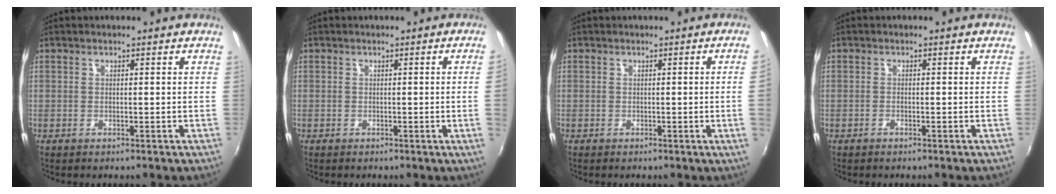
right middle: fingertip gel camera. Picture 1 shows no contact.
{"total": 2.3, "force": [0.1, -1.4, 1.8], "torque": [-0.019, -0.015, 0.004]}
{"total": 2.6, "force": [0.0, -1.5, 2.0], "torque": [-0.023, -0.014, 0.005]}
{"total": 0.7, "force": [-0.6, 0.1, 0.3], "torque": [-0.006, -0.001, -0.014]}